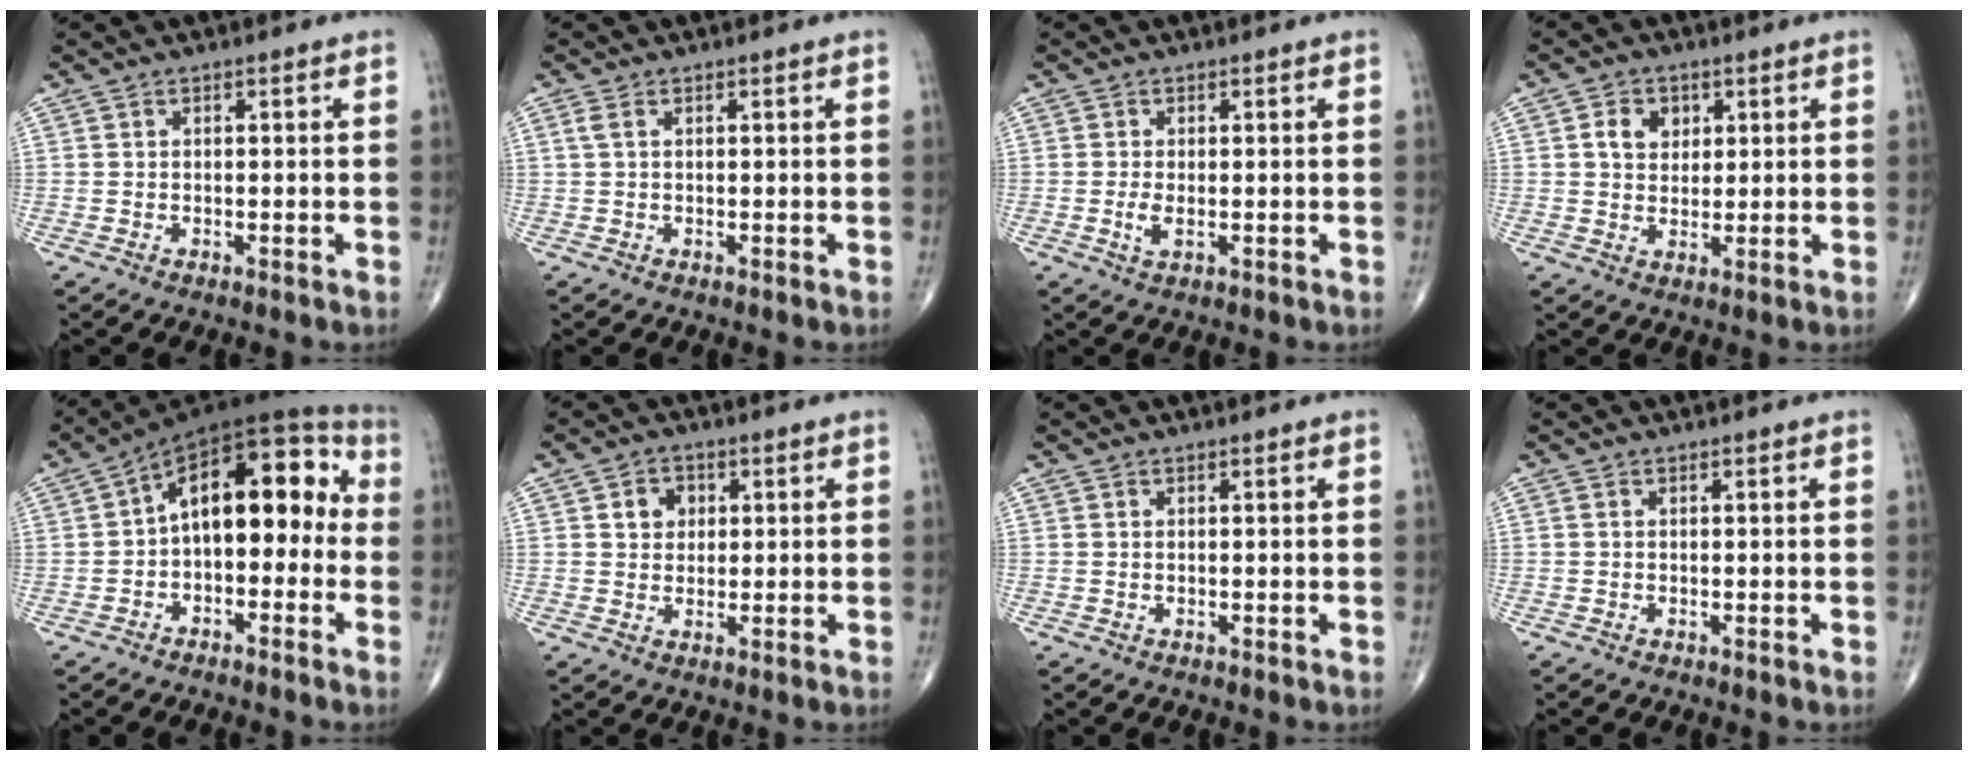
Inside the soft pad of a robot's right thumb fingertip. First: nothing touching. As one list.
[{"total": 1.3, "force": [0.5, 0.6, 1.1], "torque": [-0.034, 0.013, 0.013]}, {"total": 2.2, "force": [-0.3, 1.0, 1.9], "torque": [-0.046, -0.006, -0.005]}, {"total": 5.2, "force": [1.7, 4.1, 2.7], "torque": [-0.026, -0.004, 0.027]}, {"total": 15.6, "force": [-0.1, 8.8, 12.9], "torque": [-0.149, 0.054, -0.015]}, {"total": 4.4, "force": [1.2, 3.7, 2.1], "torque": [-0.011, -0.001, 0.018]}, {"total": 0.0}, {"total": 0.0}]